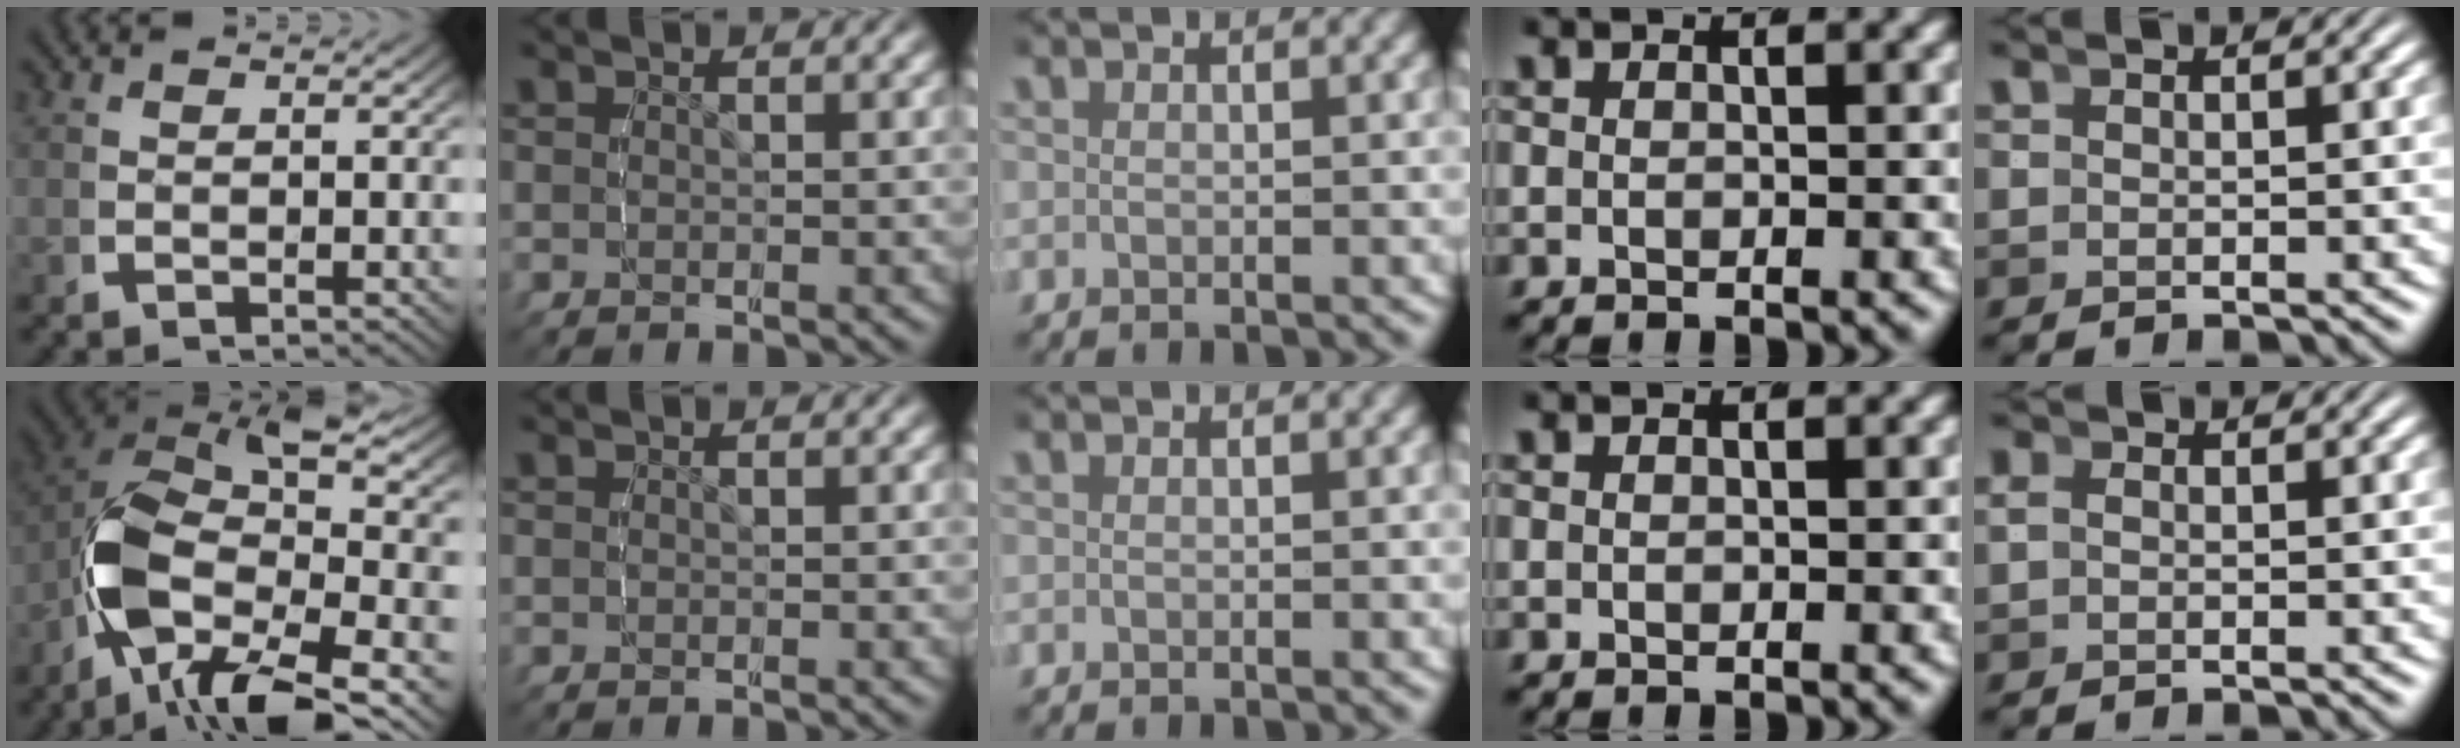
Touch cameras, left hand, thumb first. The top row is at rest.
{"thumb": {"total": 16.6, "force": [-1.8, 9.5, 13.4], "torque": [-0.273, -0.048, -0.004]}, "little": {"total": 0.5, "force": [0.1, 0.3, 0.4], "torque": [-0.013, -0.005, 0.007]}}